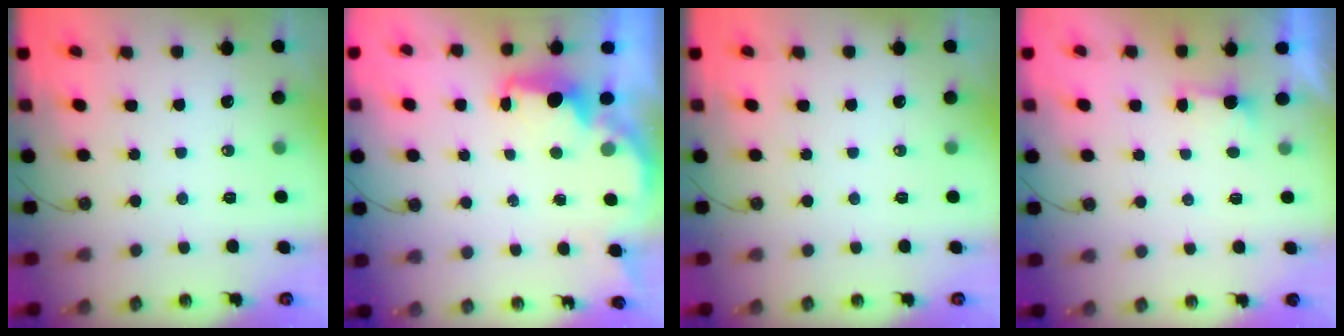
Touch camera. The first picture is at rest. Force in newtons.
{"total": 2.8, "press": 2.7, "slide": 0.9}
{"total": 0.0}
{"total": 1.3, "press": 1.1, "slide": 0.7}